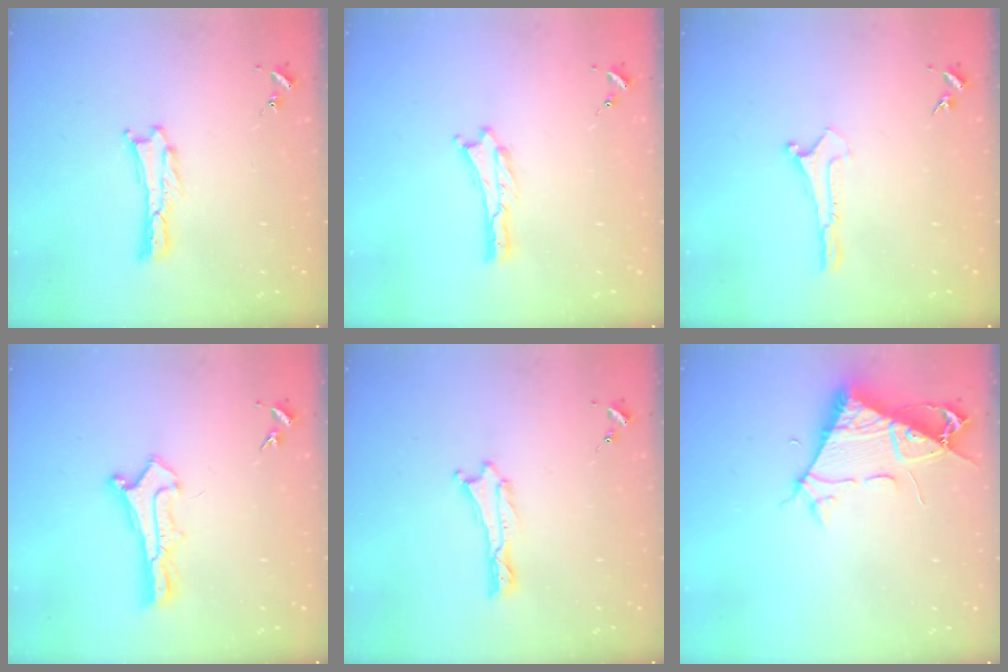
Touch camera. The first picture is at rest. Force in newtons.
{"total": 0.0}
{"total": 0.0}
{"total": 1.1, "press": 1.1, "slide": 0.1}
{"total": 0.0}
{"total": 7.7, "press": 7.7, "slide": 0.8}